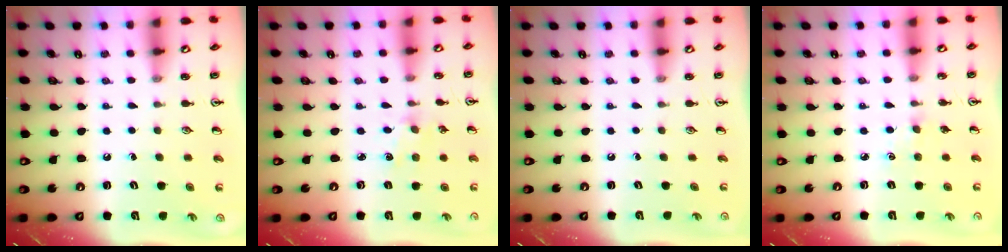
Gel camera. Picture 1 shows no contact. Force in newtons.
{"total": 2.1, "press": 2.0, "slide": 0.3}
{"total": 0.0}
{"total": 2.2, "press": 2.2, "slide": 0.4}